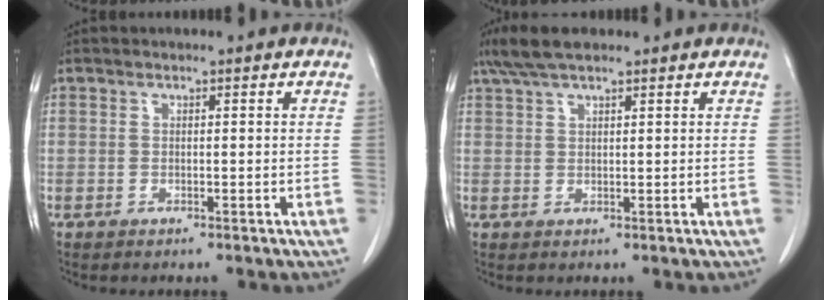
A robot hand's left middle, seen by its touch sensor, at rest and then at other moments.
{"total": 5.3, "force": [4.1, 1.2, 3.1], "torque": [-0.067, 0.021, 0.077]}